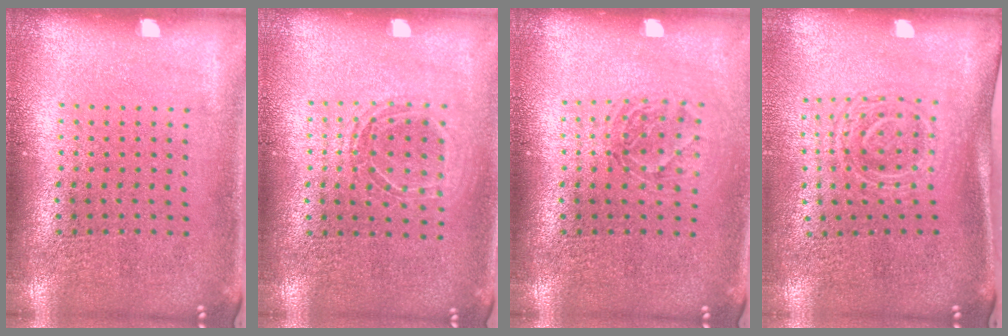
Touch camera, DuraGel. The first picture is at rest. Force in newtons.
{"total": 1.3, "press": 1.3, "slide": 0.5}
{"total": 1.4, "press": 1.2, "slide": 0.7}
{"total": 1.7, "press": 1.3, "slide": 1.1}